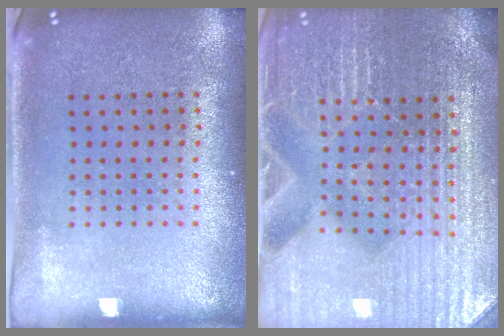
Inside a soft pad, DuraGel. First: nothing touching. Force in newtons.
{"total": 4.7, "press": 4.5, "slide": 1.4}